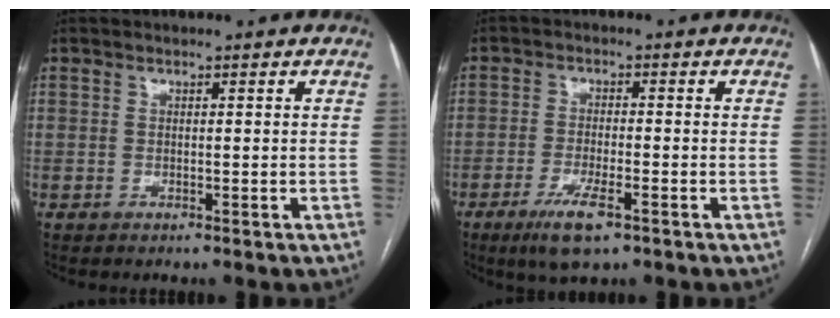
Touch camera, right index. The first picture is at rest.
{"total": 6.1, "force": [-3.6, 1.2, 4.8], "torque": [-0.096, -0.012, -0.058]}